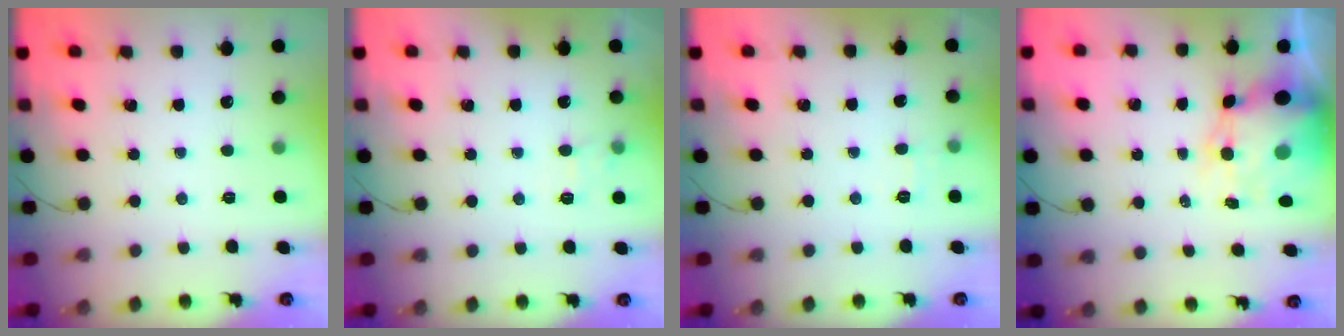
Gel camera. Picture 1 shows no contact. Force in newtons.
{"total": 7.4, "press": 7.2, "slide": 1.5}
{"total": 5.2, "press": 5.0, "slide": 1.3}
{"total": 10.4, "press": 9.9, "slide": 2.9}